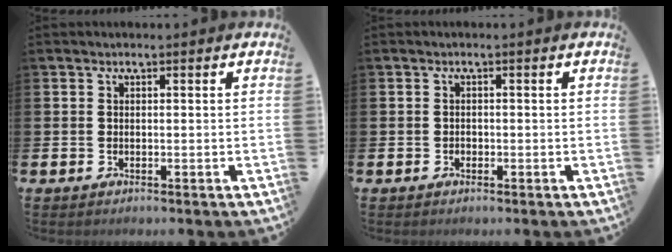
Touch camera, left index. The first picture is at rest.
{"total": 0.6, "force": [-0.2, 0.6, 0.2], "torque": [-0.010, 0.006, -0.005]}